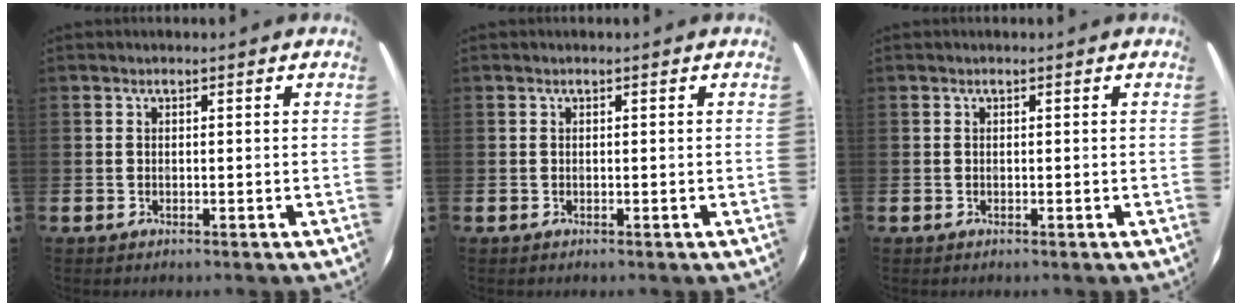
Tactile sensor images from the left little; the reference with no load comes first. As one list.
[{"total": 0.0}, {"total": 0.0}]